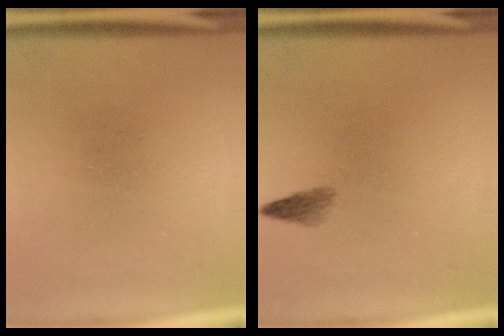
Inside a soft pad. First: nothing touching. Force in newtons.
{"total": 1.5}